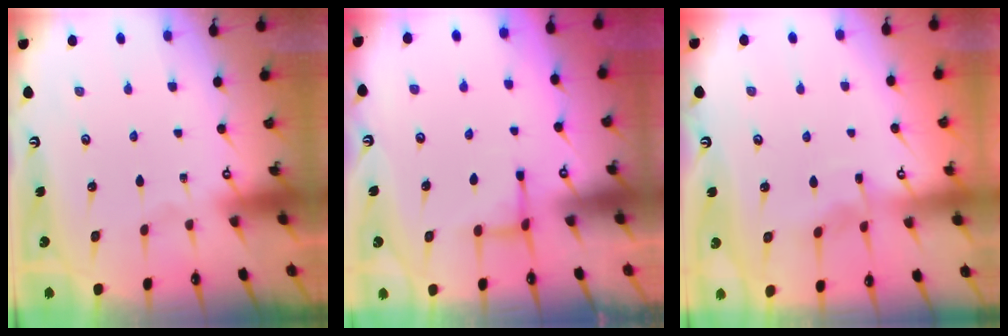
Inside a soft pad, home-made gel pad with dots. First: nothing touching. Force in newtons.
{"total": 3.7, "press": 3.6, "slide": 0.6}
{"total": 4.3, "press": 4.2, "slide": 0.6}